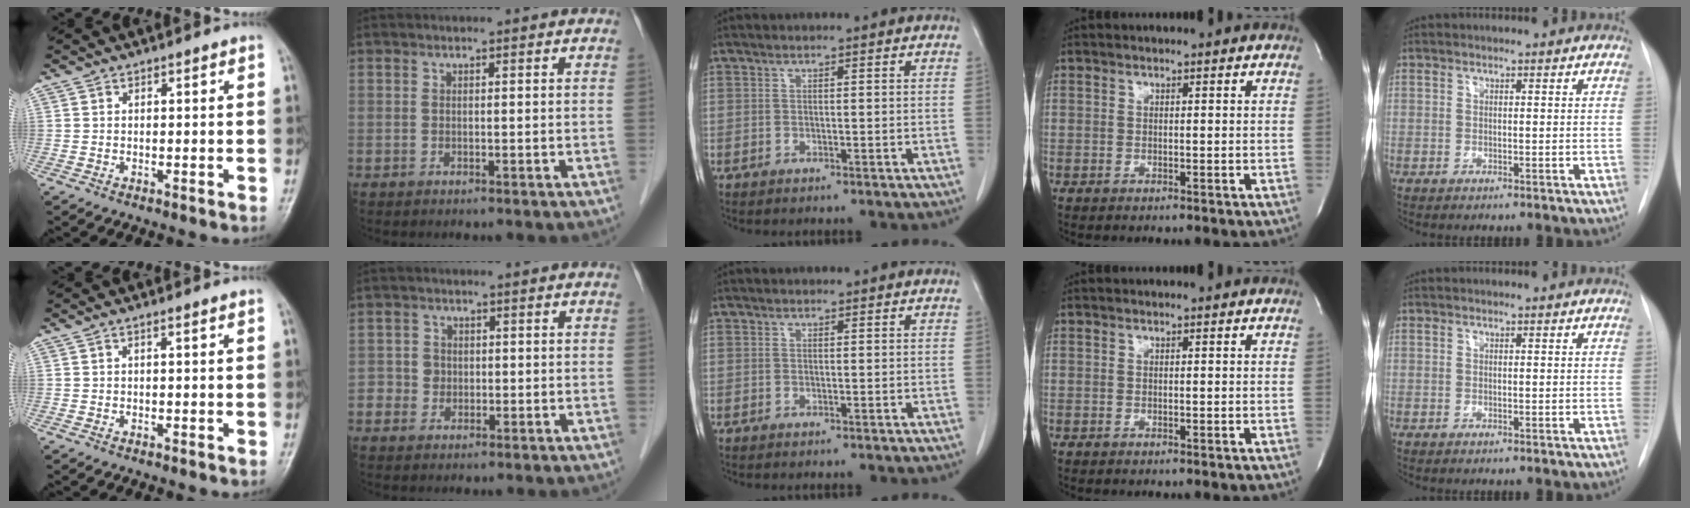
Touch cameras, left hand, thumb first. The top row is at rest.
{"thumb": {"total": 0.6, "force": [-0.1, 0.0, 0.6], "torque": [-0.016, 0.009, 0.000]}, "index": {"total": 2.7, "force": [-0.3, 2.6, 0.4], "torque": [-0.002, 0.009, -0.005]}}